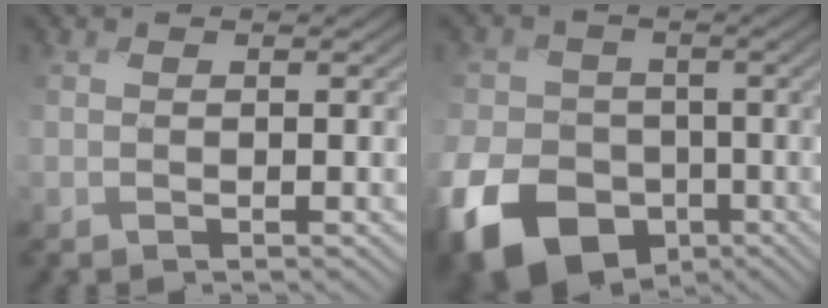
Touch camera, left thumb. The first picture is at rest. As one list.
[{"total": 13.8, "force": [-6.0, 10.5, 6.7], "torque": [-0.180, -0.045, -0.119]}]